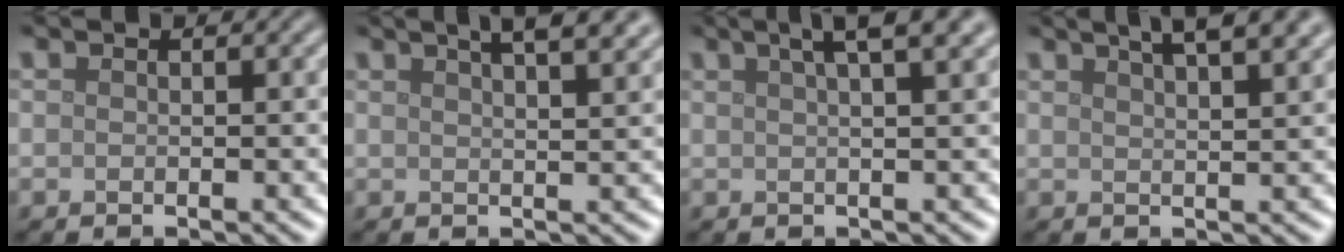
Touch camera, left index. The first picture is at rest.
{"total": 7.9, "force": [5.0, 3.1, 5.3], "torque": [-0.030, 0.050, 0.039]}
{"total": 5.8, "force": [3.6, 1.5, 4.3], "torque": [-0.040, 0.025, 0.027]}
{"total": 8.1, "force": [5.2, 3.0, 5.4], "torque": [-0.039, 0.047, 0.044]}